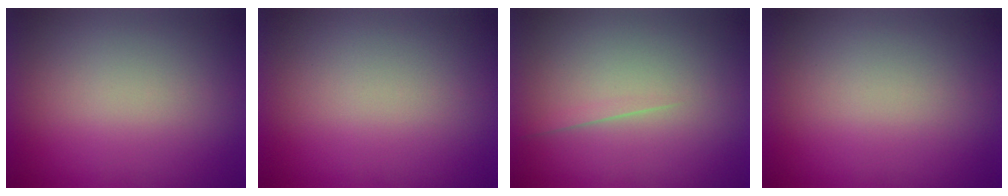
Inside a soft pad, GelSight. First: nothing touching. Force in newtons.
{"total": 0.0}
{"total": 1.6}
{"total": 0.0}